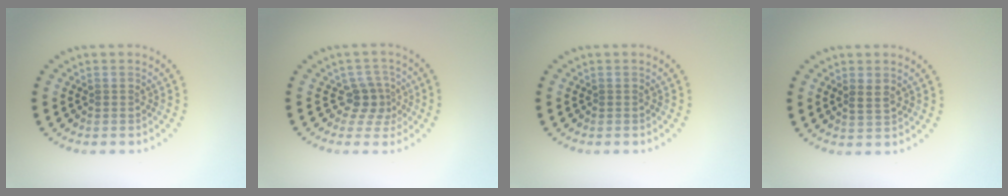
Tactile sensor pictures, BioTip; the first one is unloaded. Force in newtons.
{"total": 2.5, "press": 1.9, "slide": 1.7}
{"total": 0.0}
{"total": 0.9, "press": 0.8, "slide": 0.4}